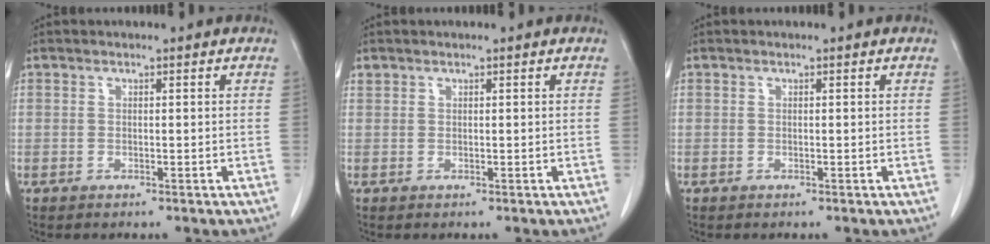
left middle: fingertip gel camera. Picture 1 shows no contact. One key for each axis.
{"total": 0.6, "fx": 0.5, "fy": 0.3, "fz": 0.0, "tx": -0.004, "ty": 0.008, "tz": 0.011}
{"total": 0.0}